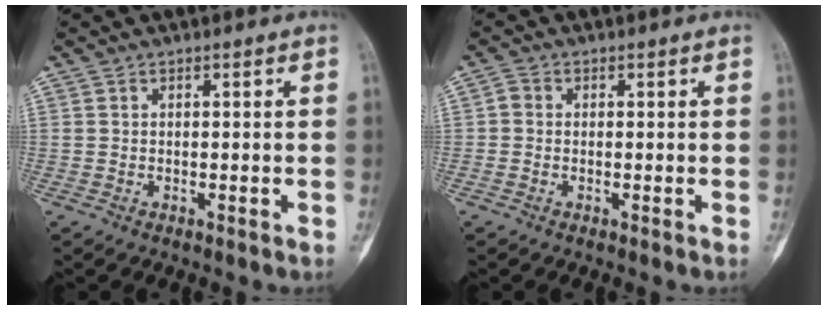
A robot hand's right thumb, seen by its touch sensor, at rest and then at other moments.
{"total": 1.4, "force": [-0.1, 1.2, 0.8], "torque": [-0.006, 0.003, -0.008]}